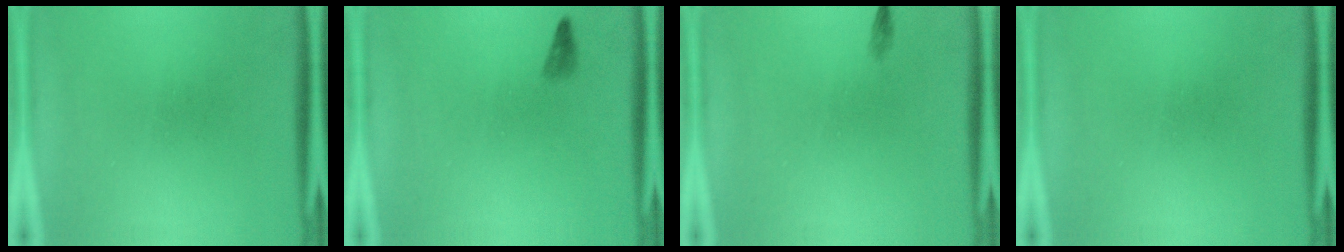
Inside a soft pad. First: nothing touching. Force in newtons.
{"total": 0.9}
{"total": 0.6}
{"total": 0.0}